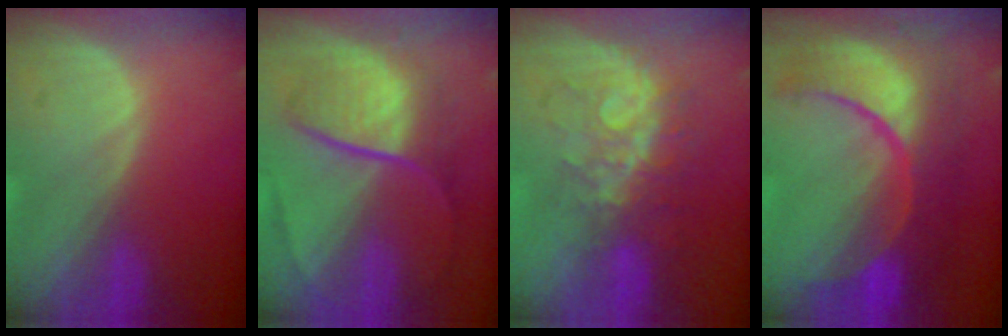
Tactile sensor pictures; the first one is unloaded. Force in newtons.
{"total": 9.1, "press": 7.6, "slide": 4.9}
{"total": 8.1, "press": 7.1, "slide": 3.9}
{"total": 12.1, "press": 12.0, "slide": 1.4}